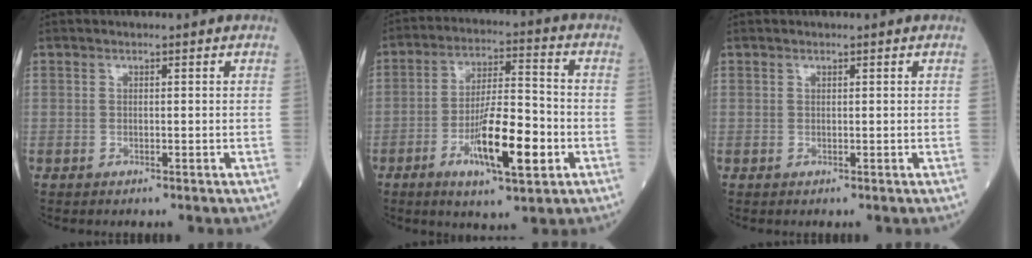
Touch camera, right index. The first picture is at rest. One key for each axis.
{"total": 12.6, "fx": -4.3, "fy": 2.4, "fz": 11.6, "tx": -0.206, "ty": -0.007, "tz": -0.071}
{"total": 0.0}